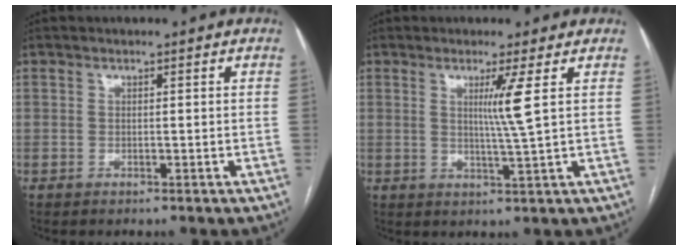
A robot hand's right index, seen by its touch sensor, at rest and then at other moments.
{"total": 4.6, "force": [1.4, -1.6, 4.1], "torque": [-0.078, -0.015, 0.027]}